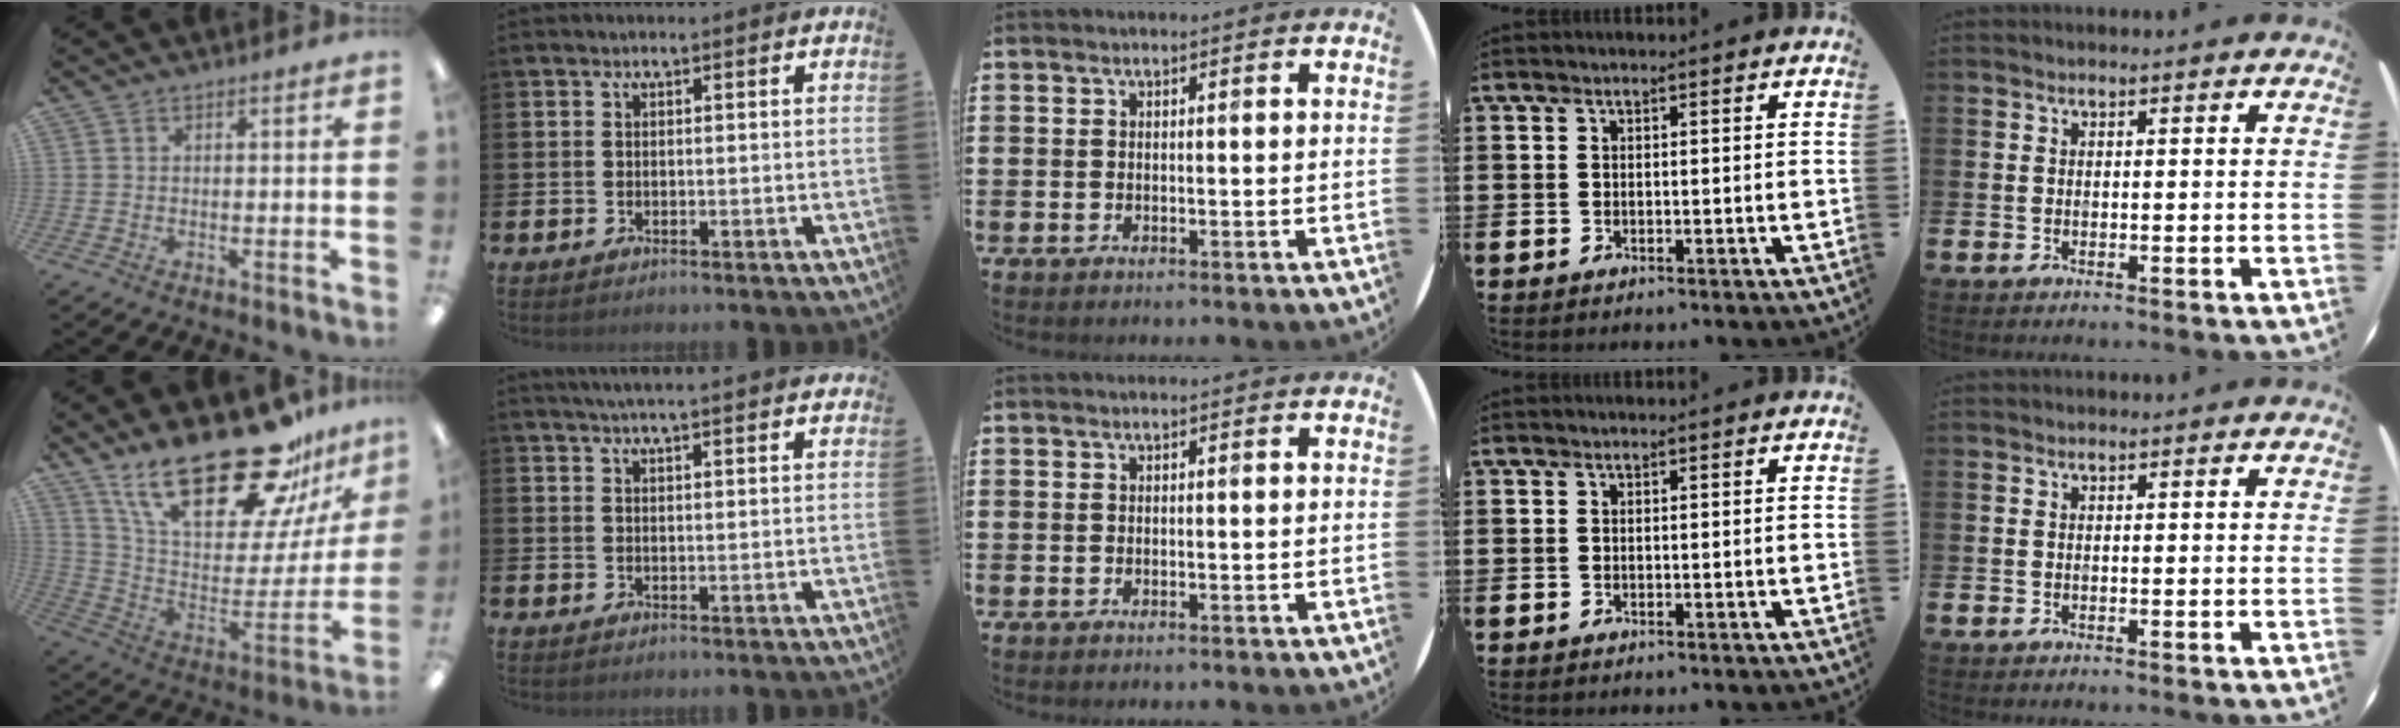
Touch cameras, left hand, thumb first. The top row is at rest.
{"thumb": {"total": 28.6, "force": [19.9, 9.7, 18.1], "torque": [-0.303, -0.135, 0.344]}, "index": {"total": 3.9, "force": [3.8, -0.6, 0.6], "torque": [-0.017, -0.017, 0.069]}}